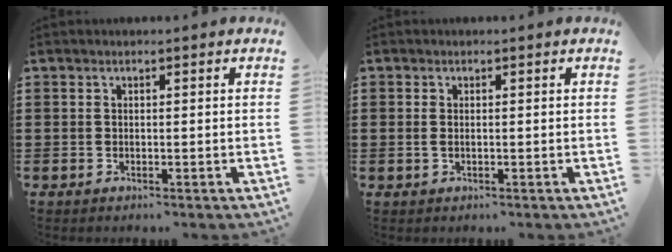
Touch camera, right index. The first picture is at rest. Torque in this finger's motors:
{"motor_torque": [-0.03, 0.50, -0.03, -0.01]}